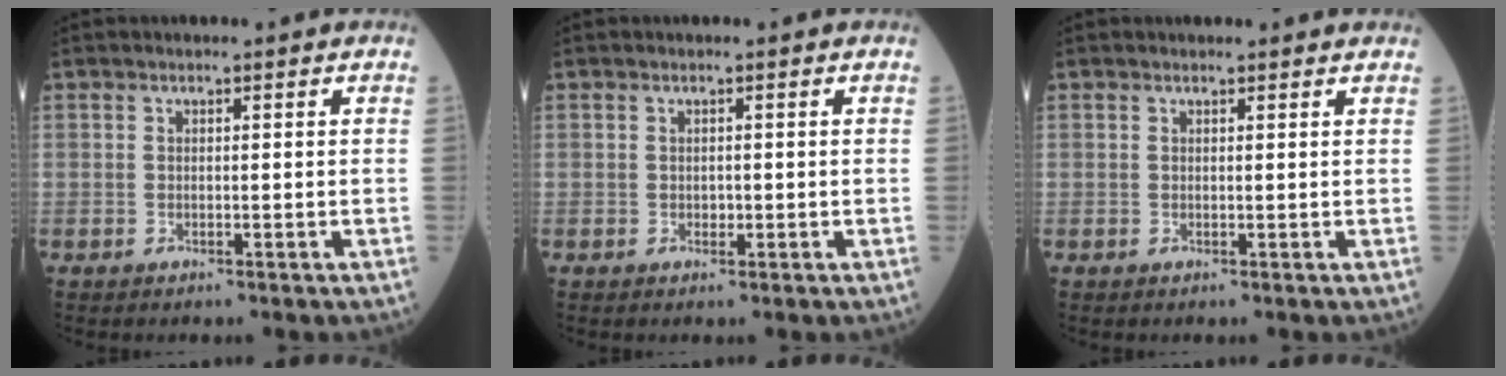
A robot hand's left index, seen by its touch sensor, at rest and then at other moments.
{"total": 1.2, "force": [-1.1, 0.5, 0.1], "torque": [-0.001, -0.005, -0.018]}
{"total": 1.3, "force": [1.3, 0.2, 0.2], "torque": [-0.008, 0.004, 0.007]}